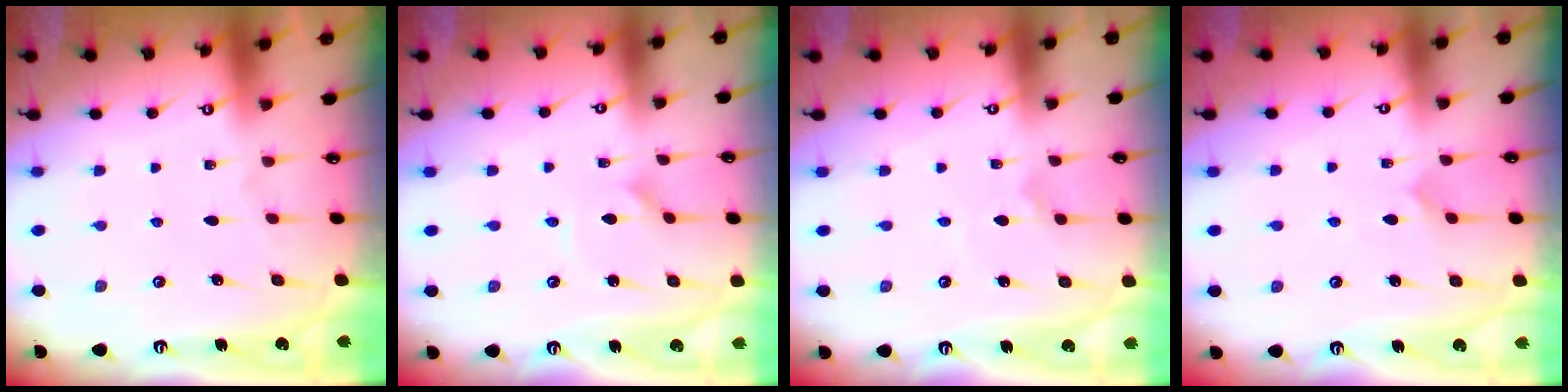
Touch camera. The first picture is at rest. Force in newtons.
{"total": 1.2, "press": 1.2, "slide": 0.2}
{"total": 0.6, "press": 0.6, "slide": 0.0}
{"total": 5.5, "press": 5.5, "slide": 0.5}